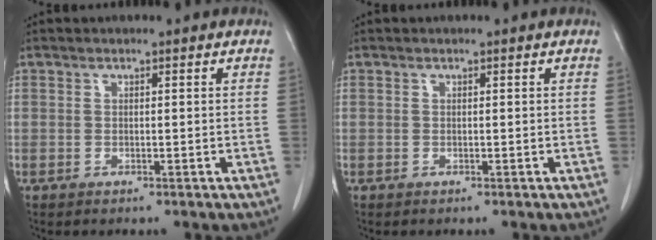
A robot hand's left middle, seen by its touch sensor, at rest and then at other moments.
{"total": 0.0}